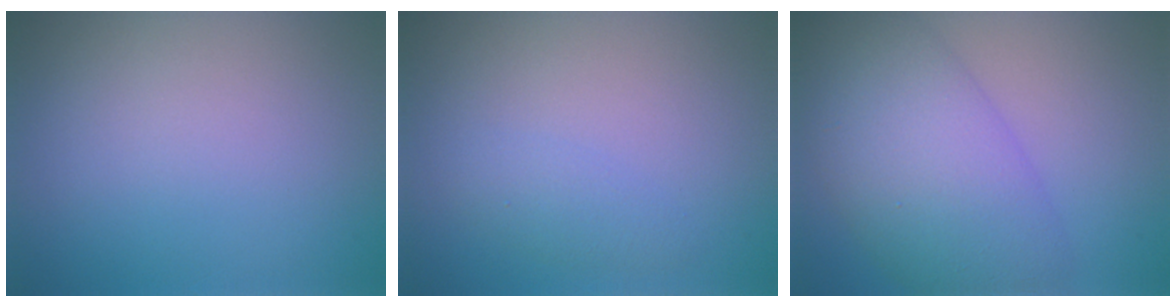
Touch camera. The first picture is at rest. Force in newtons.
{"total": 1.3, "press": 1.3, "slide": 0.1}
{"total": 9.3, "press": 9.3, "slide": 0.2}